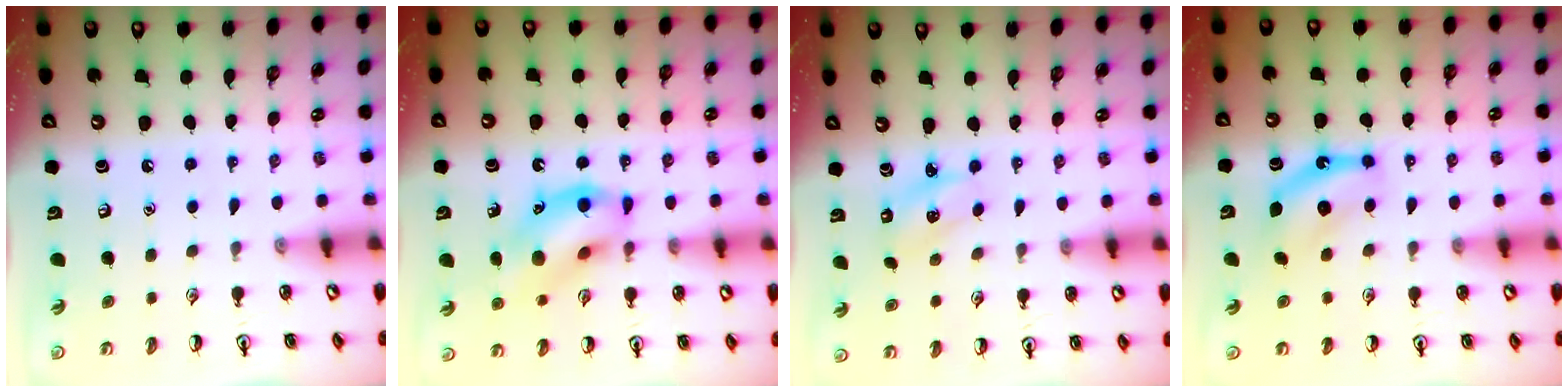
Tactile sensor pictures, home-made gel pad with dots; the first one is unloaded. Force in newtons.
{"total": 14.3, "press": 14.1, "slide": 2.6}
{"total": 2.1, "press": 2.0, "slide": 0.7}
{"total": 6.8, "press": 6.7, "slide": 1.1}